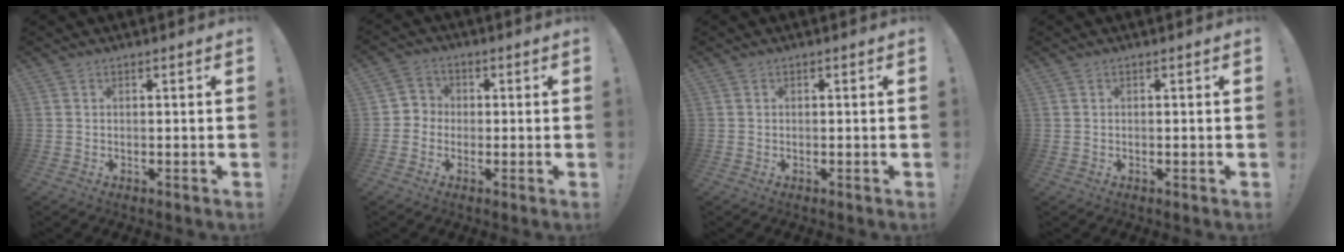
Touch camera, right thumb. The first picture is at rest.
{"total": 4.6, "force": [-1.4, 4.3, 0.9], "torque": [-0.011, 0.020, -0.024]}
{"total": 0.5, "force": [-0.4, 0.3, 0.0], "torque": [0.001, 0.002, -0.007]}
{"total": 0.0}